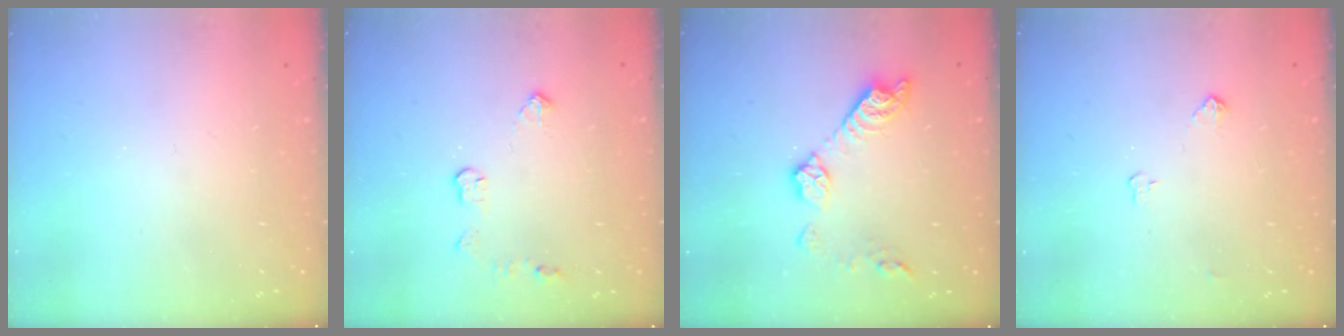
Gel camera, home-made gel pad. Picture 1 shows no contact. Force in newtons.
{"total": 5.6, "press": 5.5, "slide": 0.7}
{"total": 11.5, "press": 11.5, "slide": 0.5}
{"total": 3.8, "press": 3.8, "slide": 0.6}